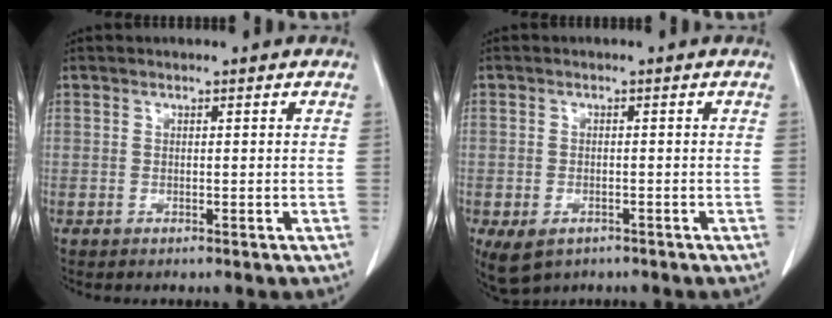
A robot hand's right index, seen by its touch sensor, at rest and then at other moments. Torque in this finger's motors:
{"motor_torque": [0.49, -0.68, -0.07, -0.04]}